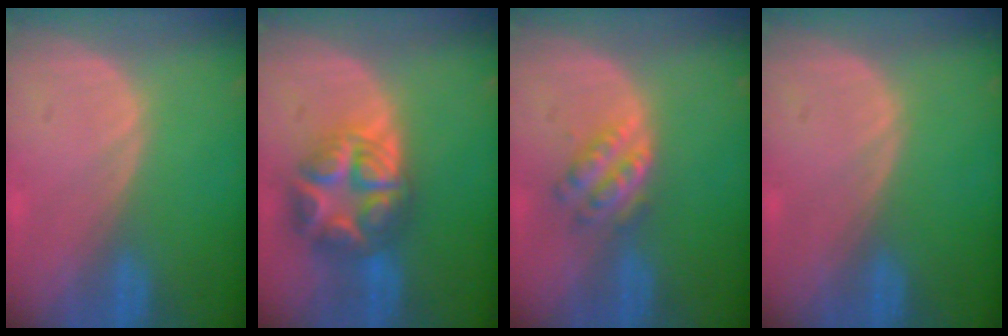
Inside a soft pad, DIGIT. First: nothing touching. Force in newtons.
{"total": 8.6, "press": 8.6, "slide": 0.5}
{"total": 4.6, "press": 4.5, "slide": 1.0}
{"total": 0.0}